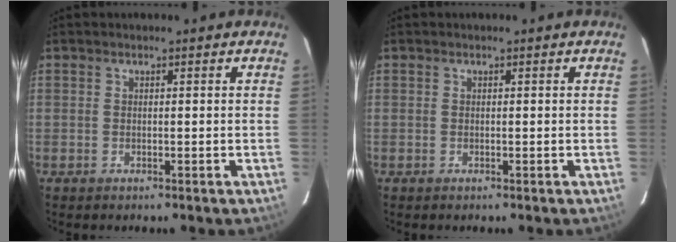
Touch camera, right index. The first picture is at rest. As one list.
[{"total": 0.0}]